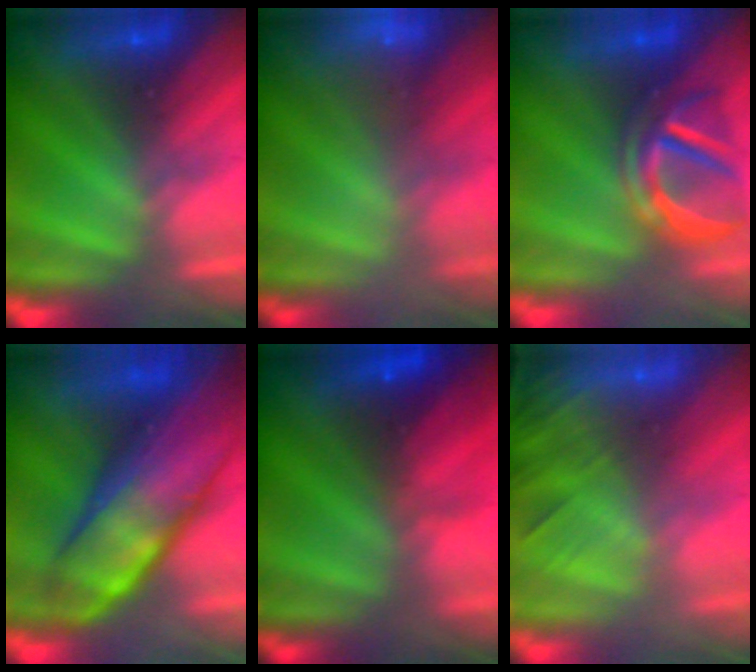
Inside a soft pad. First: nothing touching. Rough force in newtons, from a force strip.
{"total": 2.3}
{"total": 4.0}
{"total": 11.2}
{"total": 5.6}
{"total": 10.8}